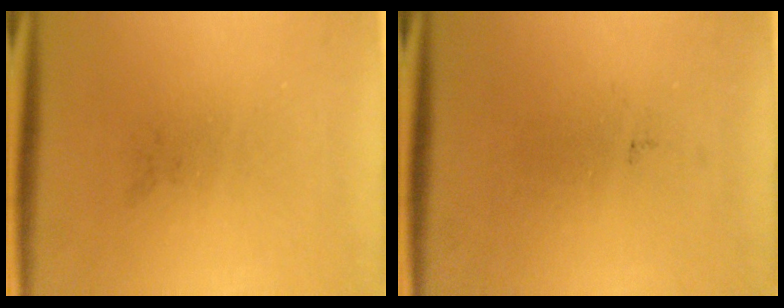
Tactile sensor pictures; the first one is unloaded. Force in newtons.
{"total": 0.0}